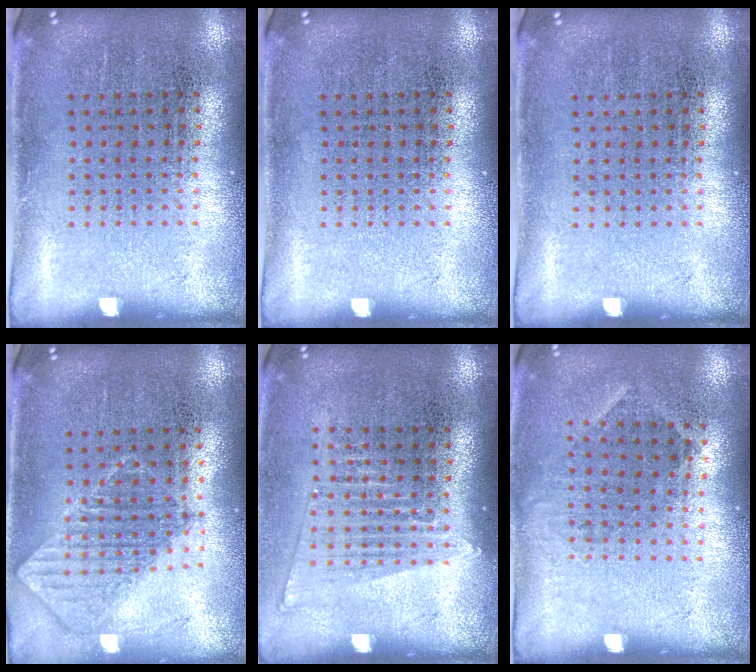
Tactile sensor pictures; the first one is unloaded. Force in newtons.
{"total": 0.0}
{"total": 0.0}
{"total": 0.9, "press": 0.9, "slide": 0.1}
{"total": 1.4, "press": 1.3, "slide": 0.6}
{"total": 0.9, "press": 0.8, "slide": 0.5}